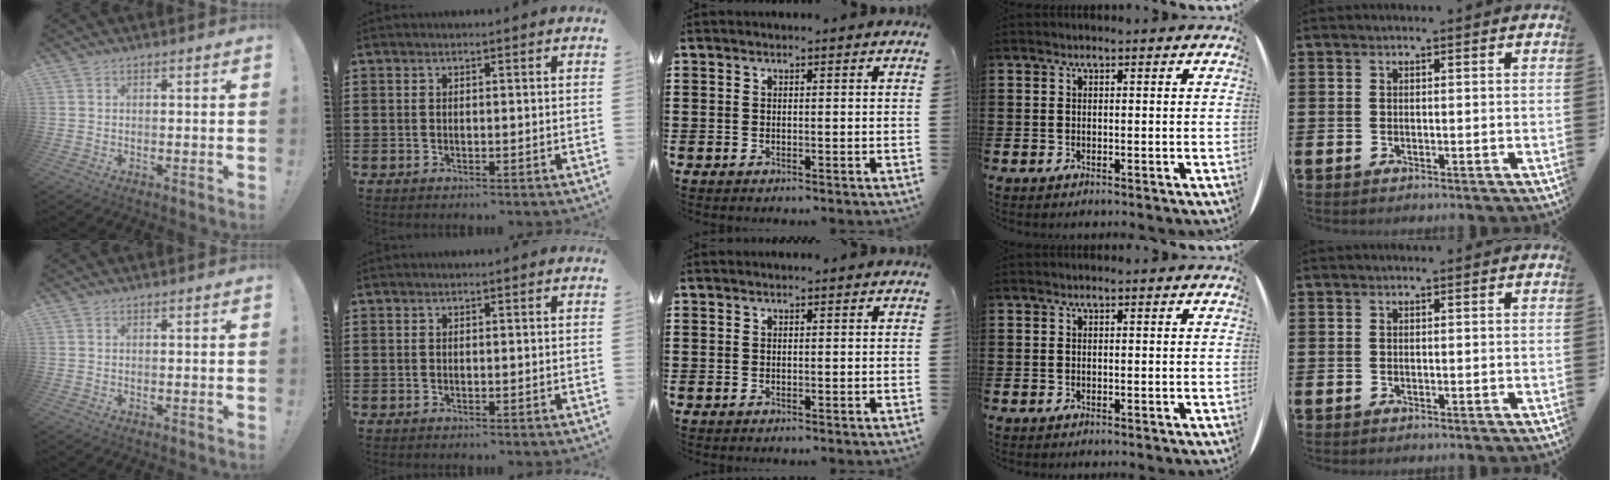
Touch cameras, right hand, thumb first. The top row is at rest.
{}